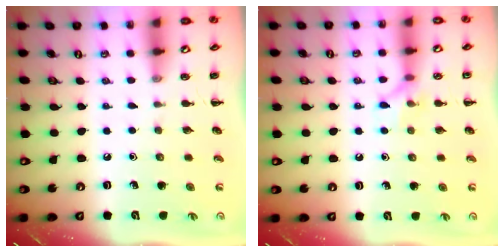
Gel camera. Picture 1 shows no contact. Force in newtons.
{"total": 7.0, "press": 6.9, "slide": 0.7}